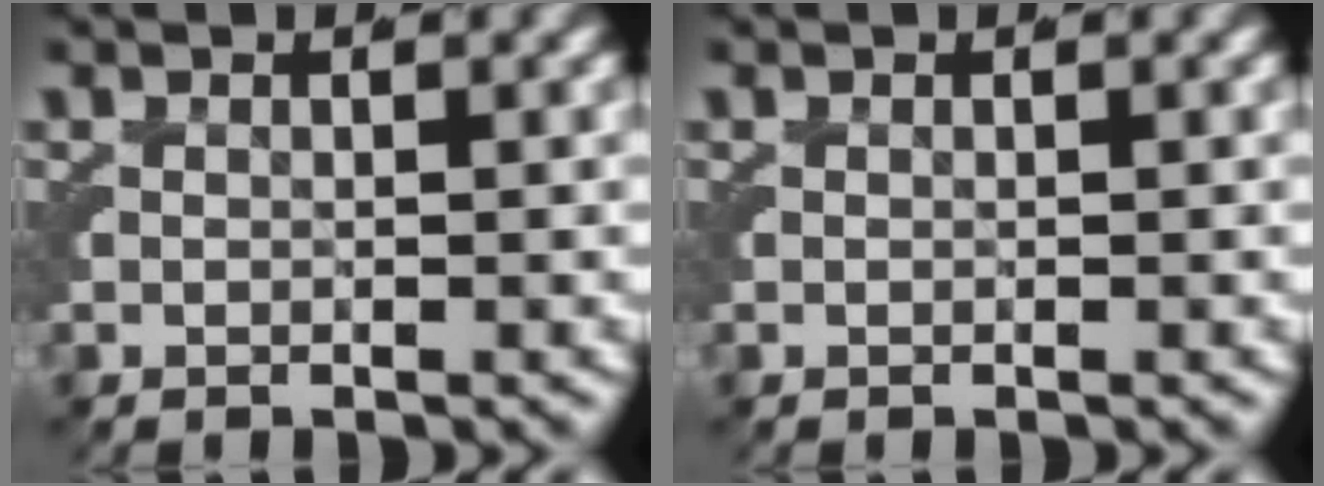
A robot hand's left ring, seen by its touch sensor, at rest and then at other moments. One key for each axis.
{"total": 0.0}